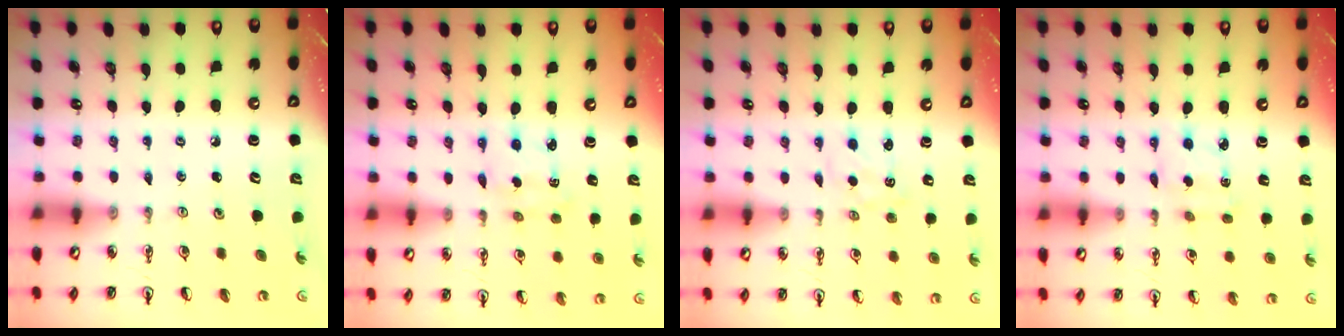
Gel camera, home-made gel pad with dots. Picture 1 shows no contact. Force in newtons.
{"total": 2.0, "press": 1.9, "slide": 0.5}
{"total": 2.3, "press": 2.3, "slide": 0.4}
{"total": 2.0, "press": 2.0, "slide": 0.2}